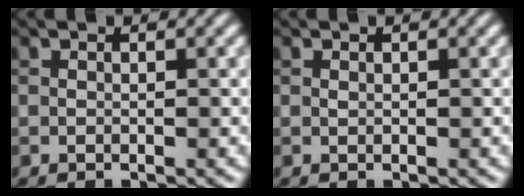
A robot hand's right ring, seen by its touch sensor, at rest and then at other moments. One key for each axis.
{"total": 0.0}